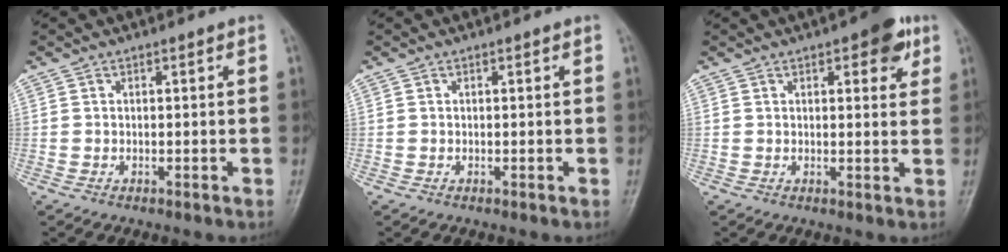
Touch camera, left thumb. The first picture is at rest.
{"total": 0.0}
{"total": 6.4, "force": [3.2, 2.6, 4.9], "torque": [-0.039, -0.009, 0.032]}